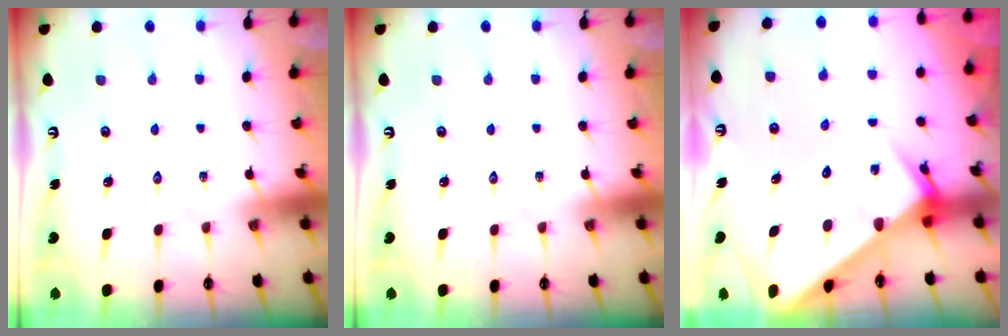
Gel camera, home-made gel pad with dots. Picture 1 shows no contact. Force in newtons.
{"total": 0.0}
{"total": 4.1, "press": 4.1, "slide": 0.3}